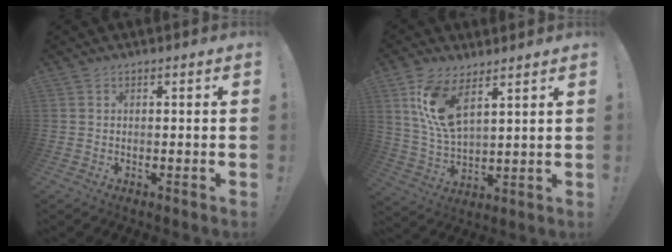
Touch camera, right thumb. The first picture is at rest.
{"total": 12.1, "force": [6.6, 5.1, 8.8], "torque": [-0.183, -0.024, 0.121]}